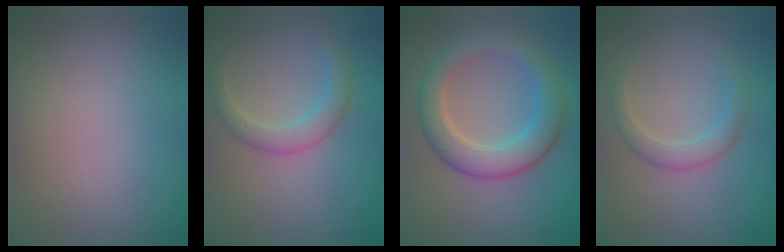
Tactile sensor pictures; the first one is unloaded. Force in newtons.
{"total": 2.6, "press": 2.6, "slide": 0.2}
{"total": 5.2, "press": 5.2, "slide": 0.2}
{"total": 2.0, "press": 2.0, "slide": 0.1}